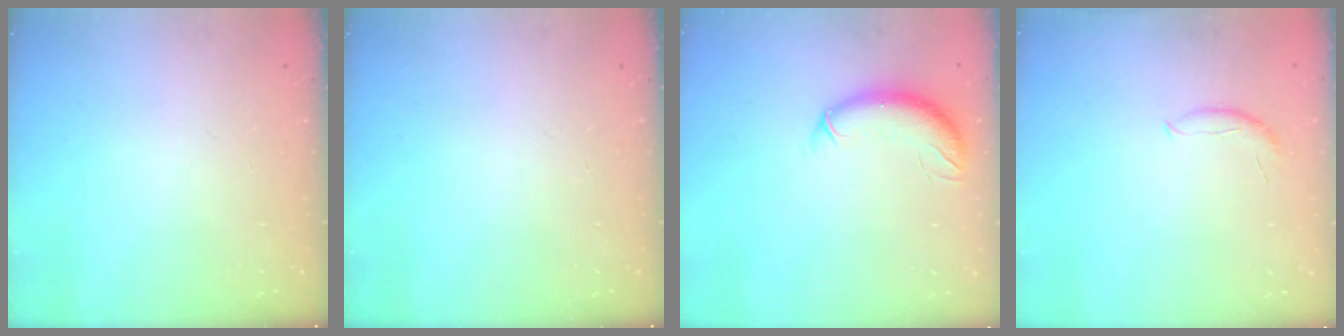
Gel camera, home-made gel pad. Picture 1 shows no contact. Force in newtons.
{"total": 0.0}
{"total": 10.5, "press": 10.3, "slide": 1.9}
{"total": 5.9, "press": 5.9, "slide": 0.3}